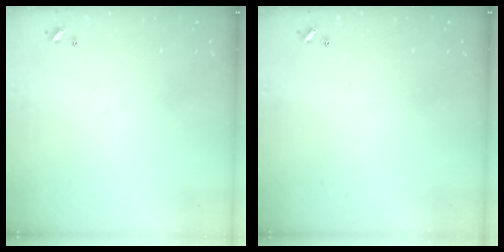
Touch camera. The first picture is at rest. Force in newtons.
{"total": 0.0}